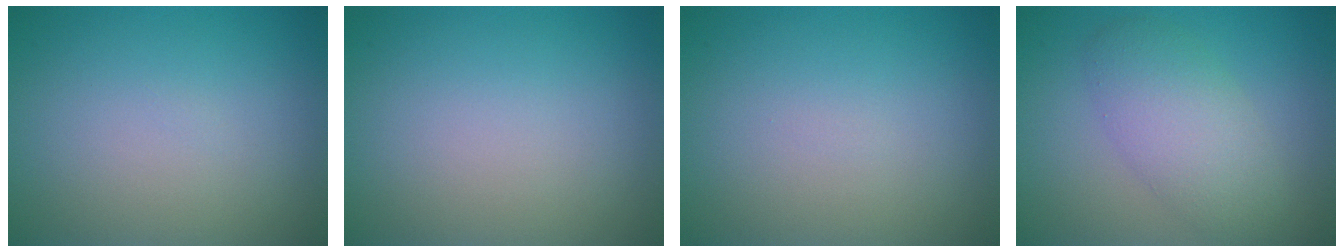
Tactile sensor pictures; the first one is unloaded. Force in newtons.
{"total": 0.0}
{"total": 0.0}
{"total": 4.6, "press": 4.6, "slide": 0.2}